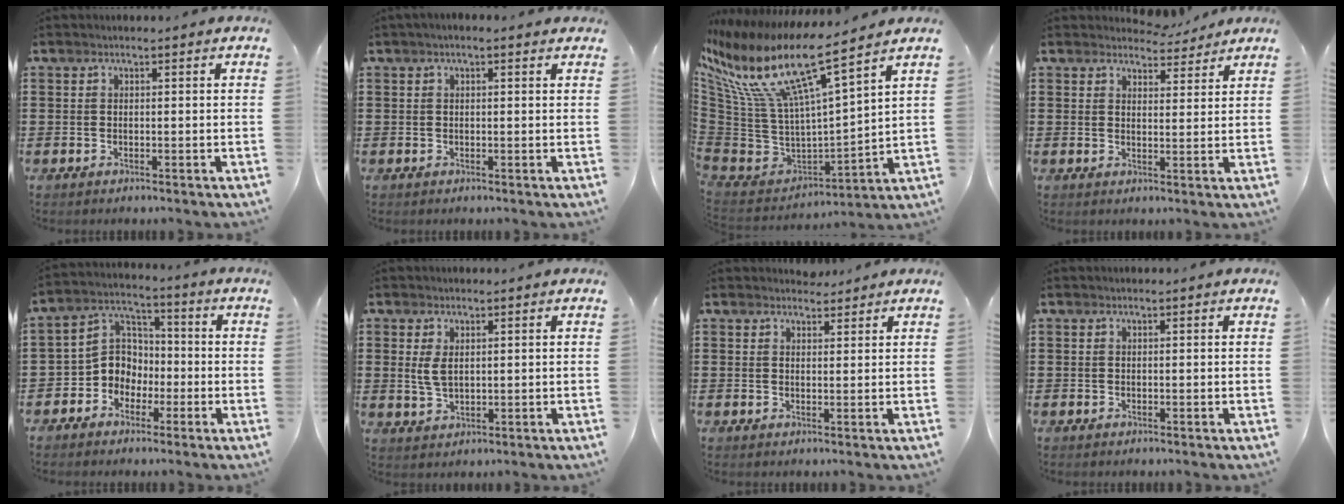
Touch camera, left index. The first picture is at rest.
{"total": 0.9, "force": [0.4, 0.3, 0.8], "torque": [-0.016, 0.004, 0.005]}
{"total": 14.2, "force": [8.1, 3.4, 11.2], "torque": [-0.255, -0.063, 0.125]}
{"total": 3.8, "force": [3.7, 0.8, 0.4], "torque": [-0.012, -0.014, 0.068]}
{"total": 6.8, "force": [-2.4, 6.0, 2.2], "torque": [-0.075, 0.008, -0.055]}
{"total": 3.1, "force": [0.8, 1.8, 2.5], "torque": [-0.061, 0.003, 0.012]}
{"total": 2.1, "force": [2.1, 0.6, 0.0], "torque": [0.002, -0.003, 0.039]}
{"total": 0.0}